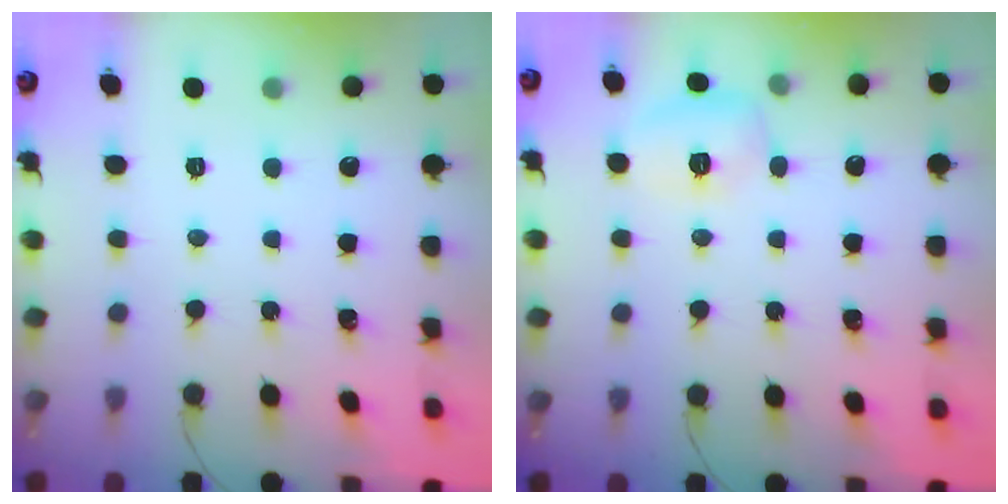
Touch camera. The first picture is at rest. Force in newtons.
{"total": 6.8, "press": 6.6, "slide": 1.7}